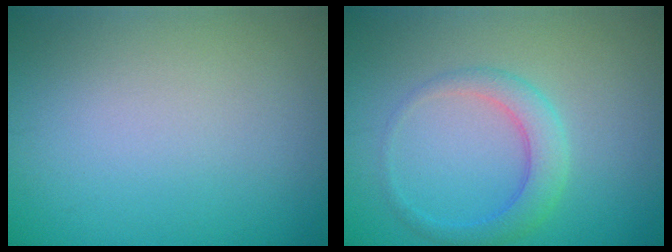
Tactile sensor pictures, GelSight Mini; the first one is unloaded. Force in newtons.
{"total": 3.0, "press": 3.0, "slide": 0.1}